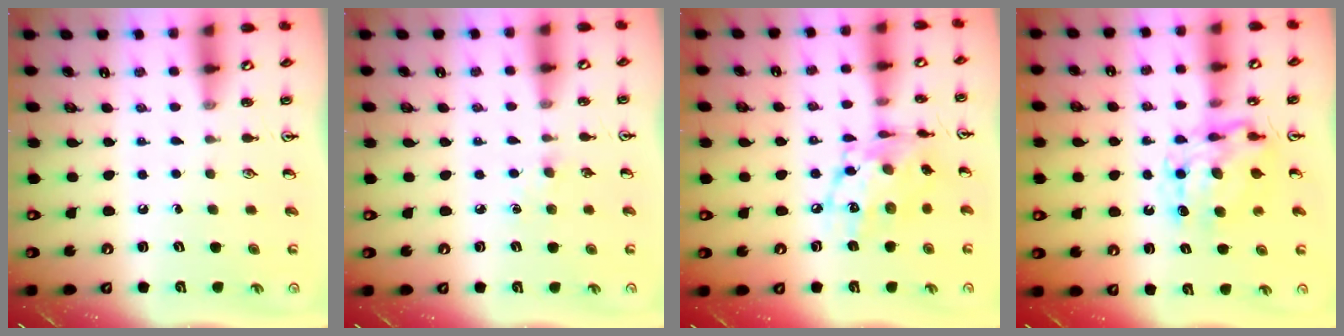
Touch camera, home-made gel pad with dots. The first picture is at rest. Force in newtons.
{"total": 2.8, "press": 2.8, "slide": 0.4}
{"total": 14.7, "press": 14.7, "slide": 0.9}
{"total": 8.0, "press": 8.0, "slide": 0.7}